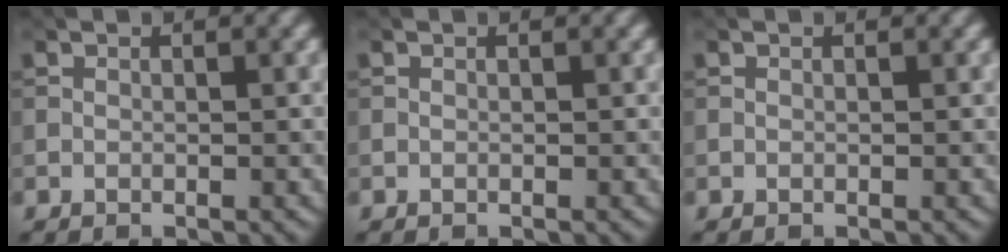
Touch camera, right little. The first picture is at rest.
{"total": 0.0}
{"total": 0.0}